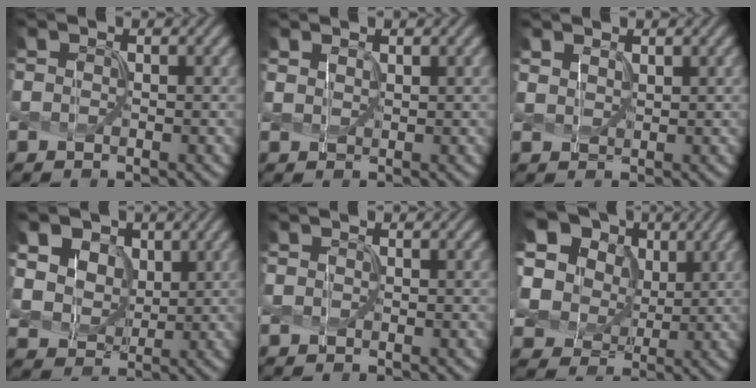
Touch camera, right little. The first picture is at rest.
{"total": 0.9, "force": [0.9, 0.2, 0.1], "torque": [-0.009, 0.000, 0.021]}
{"total": 1.2, "force": [1.1, 0.3, 0.3], "torque": [-0.014, 0.000, 0.027]}
{"total": 11.5, "force": [5.3, 8.6, 5.6], "torque": [-0.143, 0.029, 0.090]}
{"total": 0.0}
{"total": 15.3, "force": [5.8, 12.0, 7.5], "torque": [-0.192, 0.035, 0.111]}